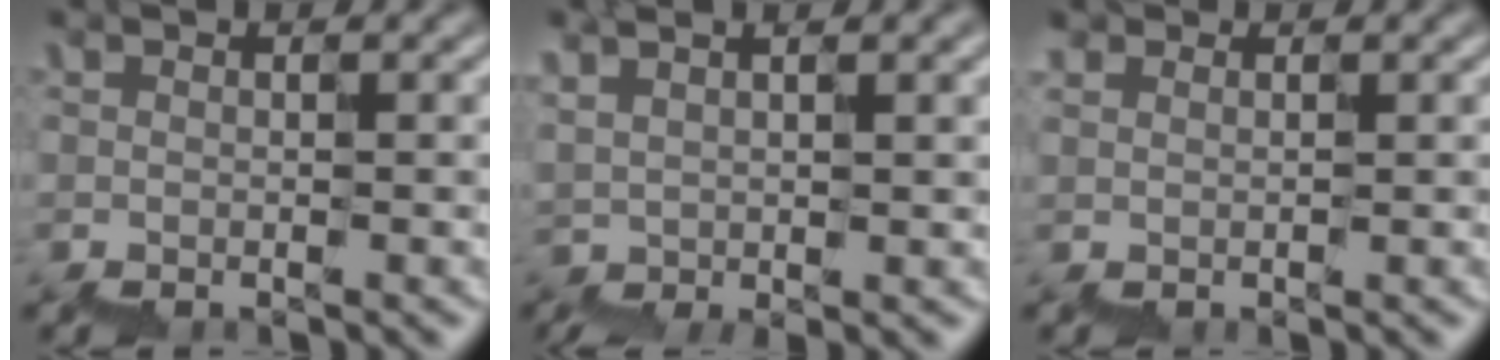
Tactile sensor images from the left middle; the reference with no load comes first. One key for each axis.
{"total": 6.1, "fx": 2.7, "fy": 2.2, "fz": 5.0, "tx": -0.063, "ty": 0.025, "tz": 0.052}
{"total": 1.0, "fx": 0.5, "fy": 0.8, "fz": 0.4, "tx": -0.001, "ty": 0.005, "tz": 0.009}